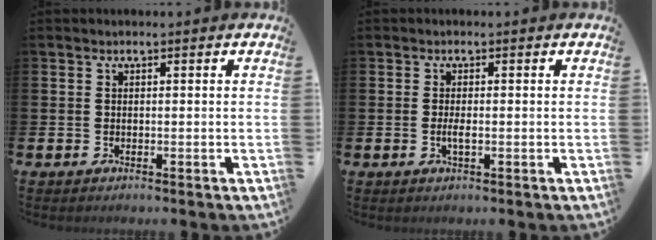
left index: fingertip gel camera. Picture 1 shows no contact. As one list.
[{"total": 1.4, "force": [-0.3, 0.4, 1.3], "torque": [-0.032, 0.003, -0.004]}]